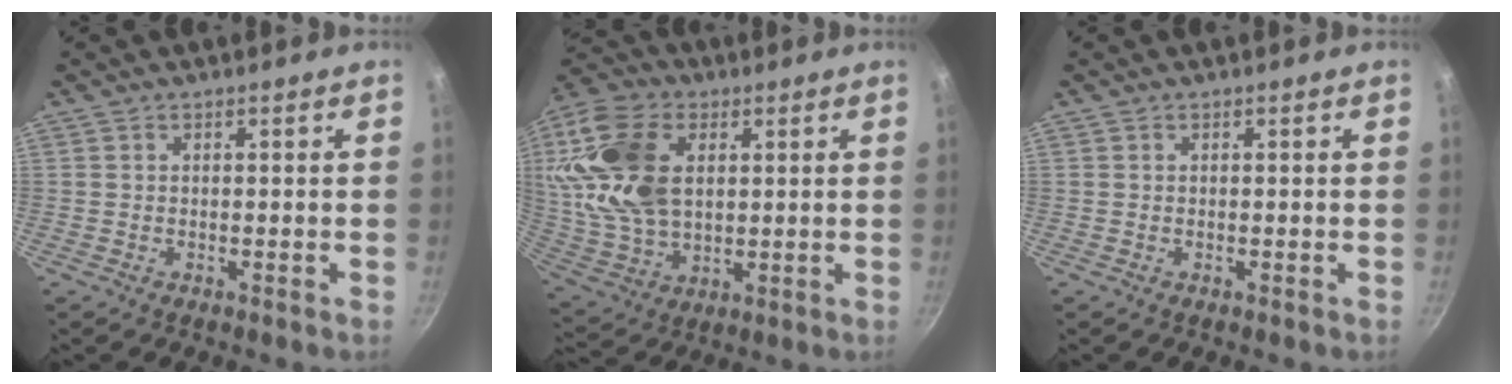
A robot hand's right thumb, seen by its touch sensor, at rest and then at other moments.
{"total": 19.2, "force": [4.2, 12.6, 13.9], "torque": [-0.261, -0.004, 0.084]}
{"total": 0.0}